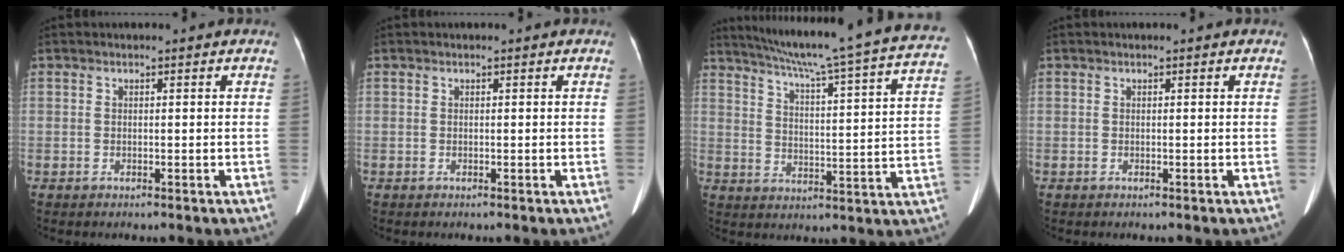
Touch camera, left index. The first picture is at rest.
{"total": 0.0}
{"total": 27.3, "force": [23.7, -0.2, 13.6], "torque": [-0.213, -0.051, 0.299]}
{"total": 0.0}